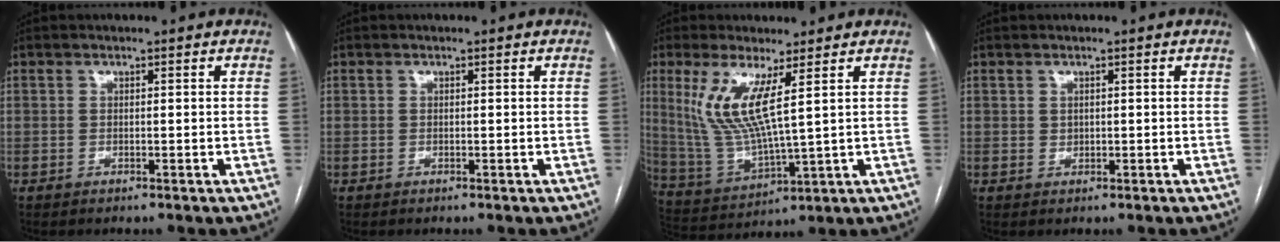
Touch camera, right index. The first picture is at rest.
{"total": 0.0}
{"total": 10.3, "force": [4.0, 1.3, 9.4], "torque": [-0.213, -0.014, 0.087]}
{"total": 0.7, "force": [0.2, 0.6, 0.2], "torque": [0.001, 0.001, 0.003]}